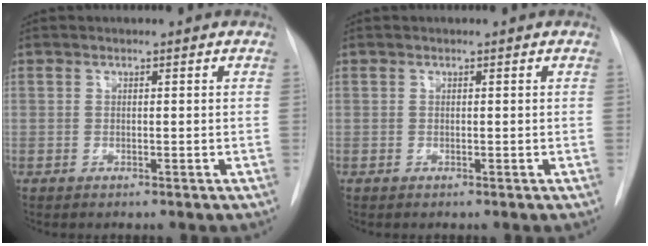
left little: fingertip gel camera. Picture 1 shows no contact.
{"total": 0.0}